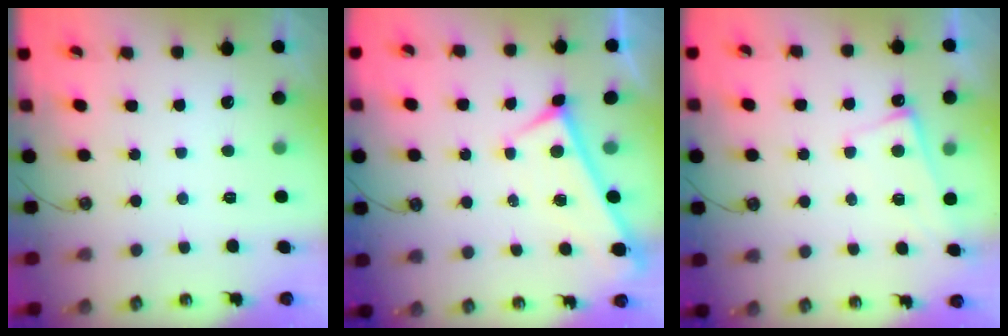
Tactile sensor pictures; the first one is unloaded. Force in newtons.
{"total": 0.0}
{"total": 2.2, "press": 2.1, "slide": 0.4}